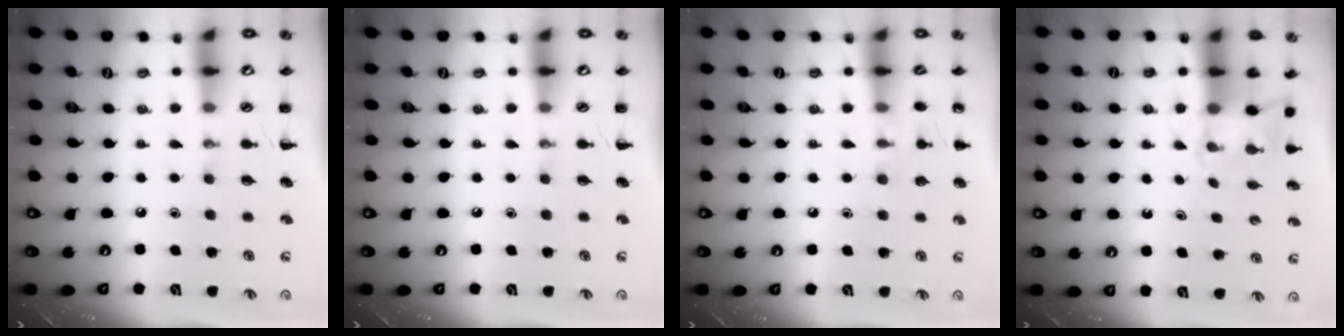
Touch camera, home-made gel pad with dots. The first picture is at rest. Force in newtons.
{"total": 0.0}
{"total": 6.3, "press": 6.0, "slide": 2.0}
{"total": 2.6, "press": 2.5, "slide": 0.6}